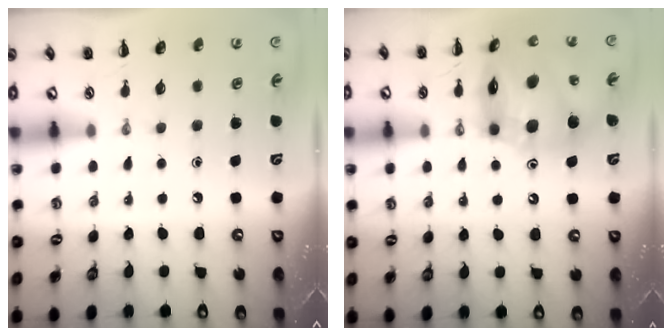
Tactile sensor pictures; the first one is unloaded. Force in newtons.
{"total": 14.9, "press": 14.3, "slide": 4.2}